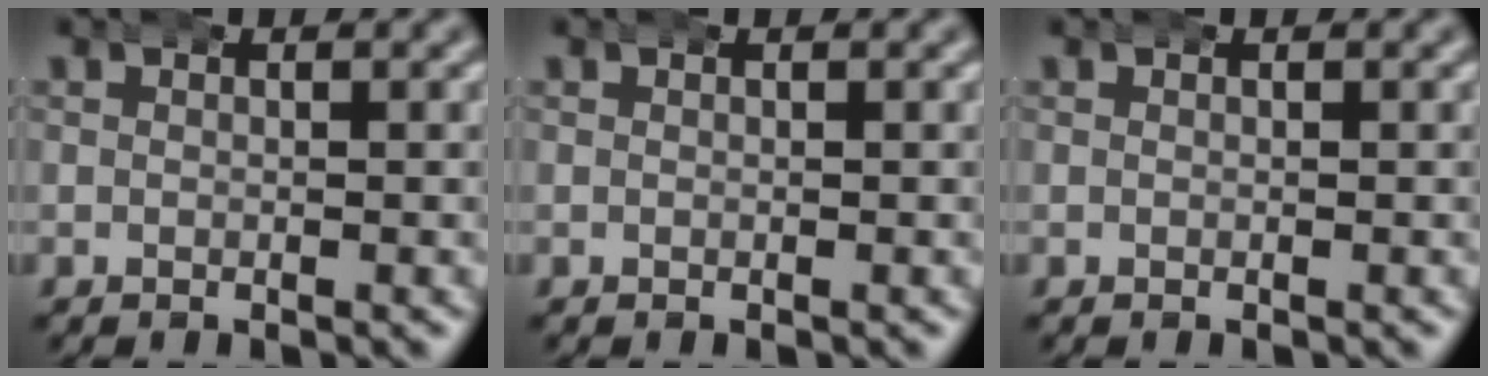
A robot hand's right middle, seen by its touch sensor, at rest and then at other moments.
{"total": 0.0}
{"total": 0.0}